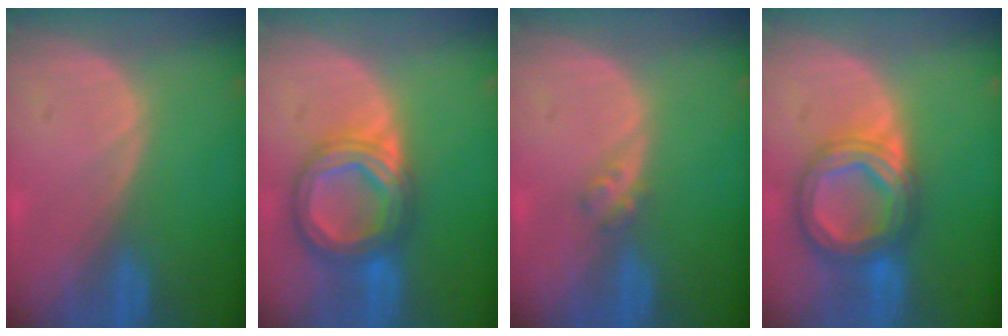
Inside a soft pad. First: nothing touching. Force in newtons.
{"total": 8.4, "press": 8.4, "slide": 0.7}
{"total": 1.8, "press": 1.5, "slide": 0.9}
{"total": 8.4, "press": 8.4, "slide": 0.7}